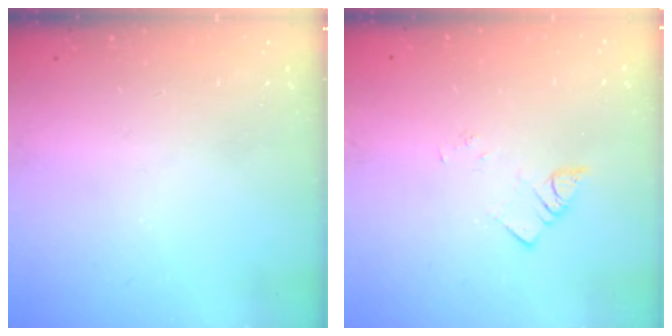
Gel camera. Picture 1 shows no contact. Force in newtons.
{"total": 2.2, "press": 2.2, "slide": 0.2}